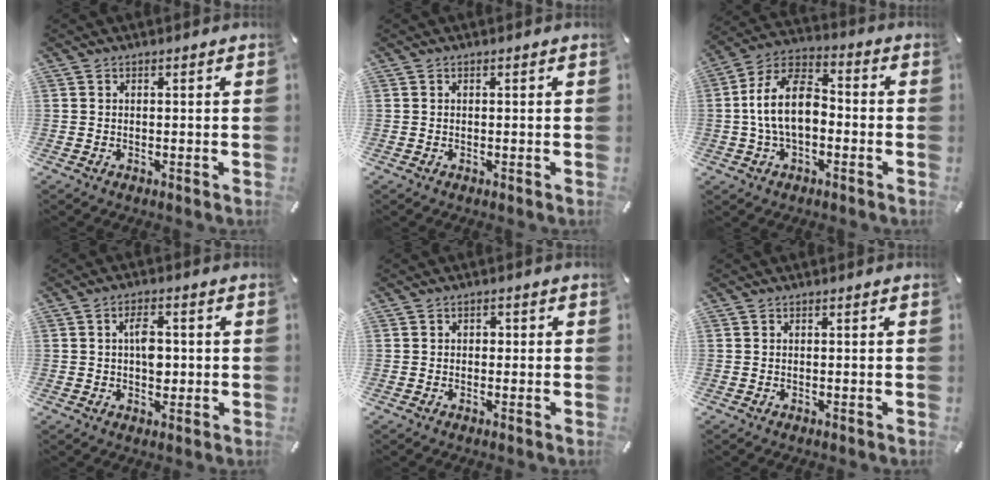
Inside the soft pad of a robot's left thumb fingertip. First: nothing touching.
{"total": 0.0}
{"total": 13.6, "force": [-1.7, 8.2, 10.7], "torque": [-0.220, 0.019, -0.030]}
{"total": 5.9, "force": [0.3, 3.6, 4.6], "torque": [-0.065, 0.001, -0.001]}
{"total": 1.3, "force": [-0.2, 1.1, 0.6], "torque": [-0.014, 0.007, -0.007]}
{"total": 0.0}